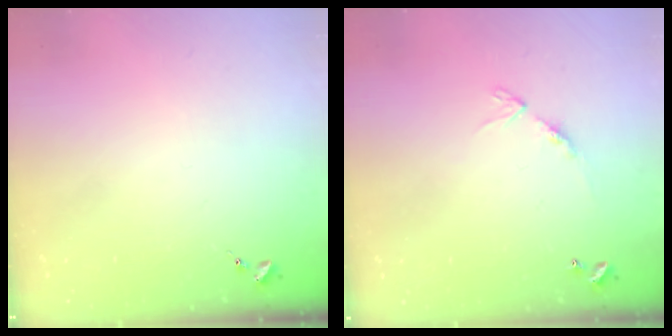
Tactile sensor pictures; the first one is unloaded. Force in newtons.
{"total": 8.4, "press": 8.4, "slide": 0.6}